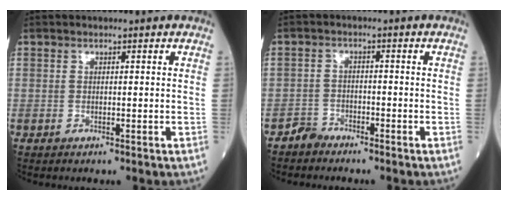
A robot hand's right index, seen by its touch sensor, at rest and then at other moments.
{"total": 2.1, "force": [-1.9, 0.9, -0.4], "torque": [0.013, 0.004, -0.038]}